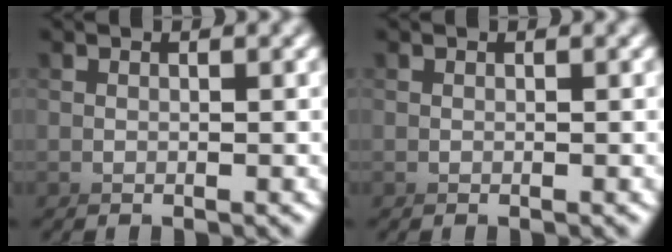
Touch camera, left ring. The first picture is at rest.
{"total": 0.0}